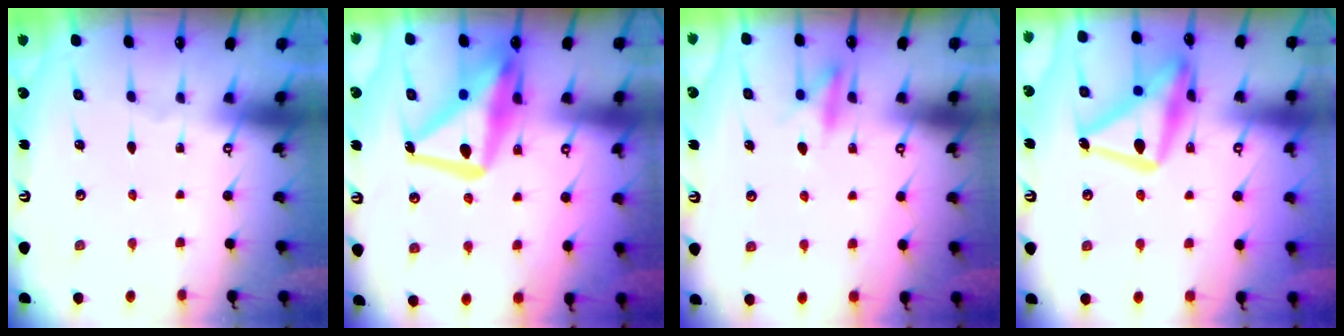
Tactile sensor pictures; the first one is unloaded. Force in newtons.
{"total": 18.3, "press": 18.2, "slide": 1.8}
{"total": 10.0, "press": 9.9, "slide": 1.3}
{"total": 19.3, "press": 19.2, "slide": 1.6}